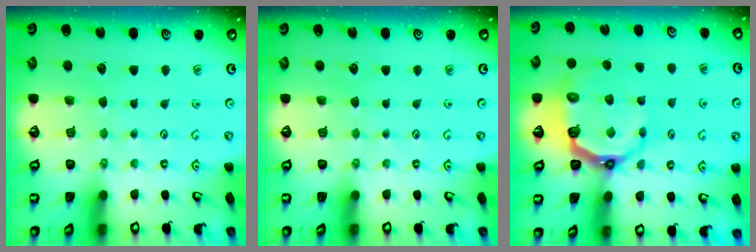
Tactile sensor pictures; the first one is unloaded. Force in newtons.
{"total": 0.0}
{"total": 9.2, "press": 7.8, "slide": 5.0}